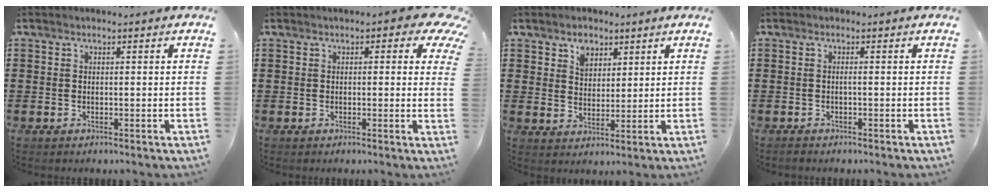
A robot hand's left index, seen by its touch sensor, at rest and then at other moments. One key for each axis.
{"total": 2.8, "fx": 1.5, "fy": 1.2, "fz": 2.1, "tx": -0.032, "ty": 0.000, "tz": 0.021}
{"total": 4.2, "fx": 2.9, "fy": 2.9, "fz": 1.1, "tx": -0.017, "ty": 0.002, "tz": 0.052}
{"total": 0.8, "fx": -0.4, "fy": -0.1, "fz": 0.6, "tx": -0.012, "ty": -0.004, "tz": -0.009}